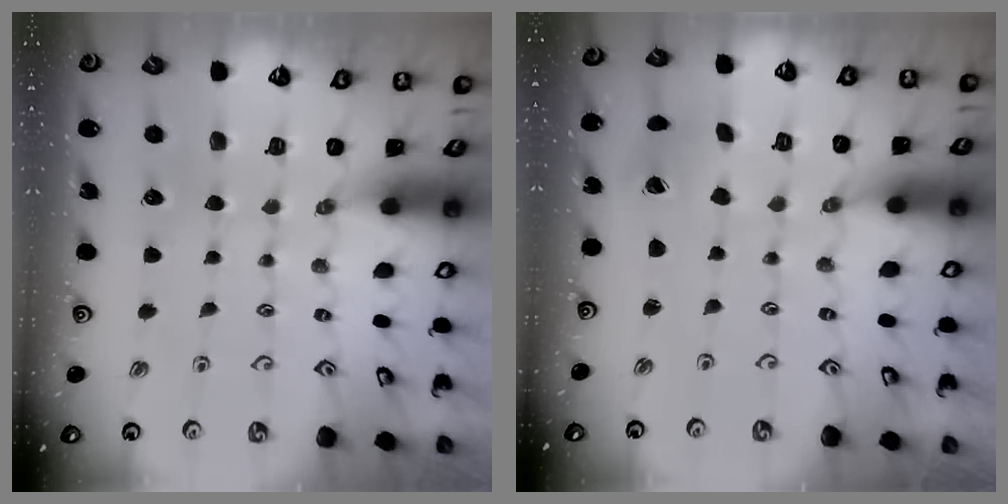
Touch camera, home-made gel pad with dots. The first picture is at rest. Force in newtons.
{"total": 1.8, "press": 1.8, "slide": 0.2}